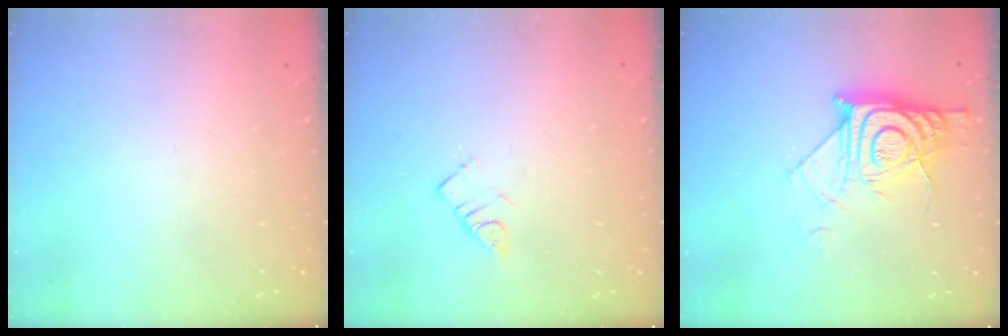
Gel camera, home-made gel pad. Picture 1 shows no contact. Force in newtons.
{"total": 3.6, "press": 3.5, "slide": 0.3}
{"total": 13.0, "press": 12.9, "slide": 1.1}